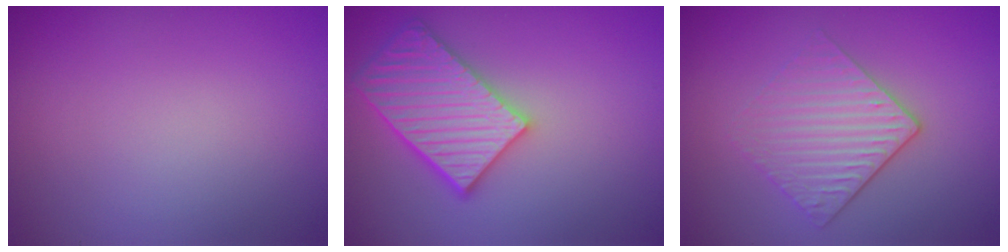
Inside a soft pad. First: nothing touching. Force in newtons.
{"total": 5.2, "press": 4.6, "slide": 2.4}
{"total": 3.0, "press": 2.6, "slide": 1.6}